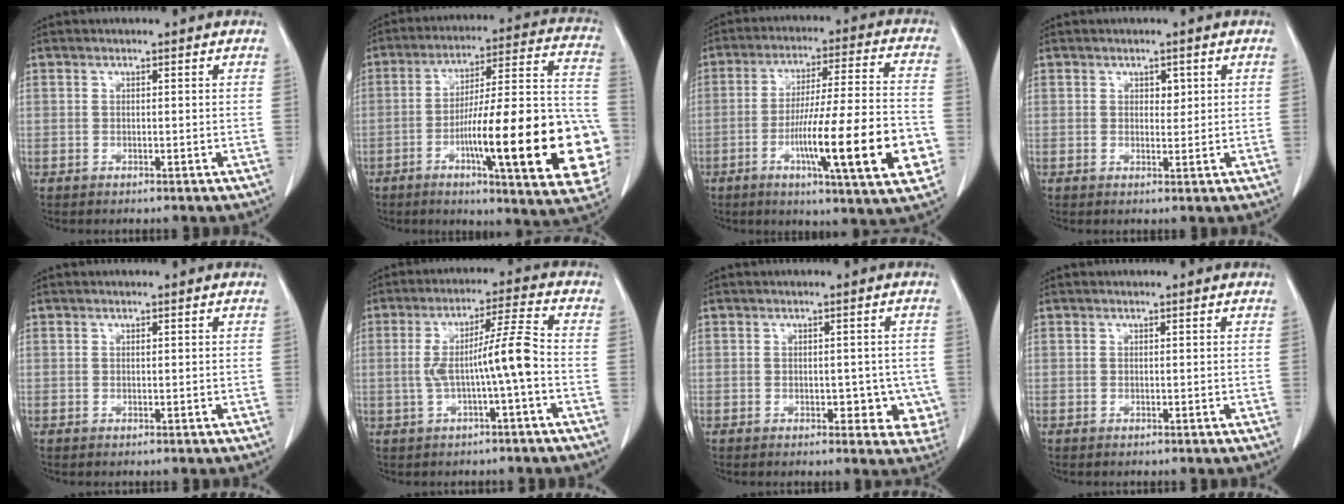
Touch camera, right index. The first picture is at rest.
{"total": 26.5, "force": [-7.1, 3.4, 25.2], "torque": [-0.282, 0.012, -0.098]}
{"total": 19.3, "force": [-5.8, 1.0, 18.4], "torque": [-0.260, -0.009, -0.087]}
{"total": 1.5, "force": [0.6, 1.0, 1.0], "torque": [-0.009, -0.003, 0.009]}
{"total": 0.0}
{"total": 8.0, "force": [-1.3, -0.4, 7.9], "torque": [-0.146, 0.022, -0.019]}
{"total": 5.4, "force": [-0.8, 3.3, 4.2], "torque": [-0.025, 0.007, -0.005]}
{"total": 0.0}